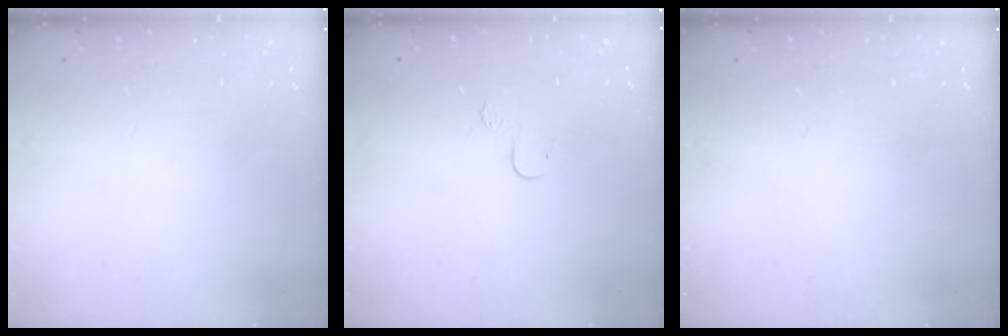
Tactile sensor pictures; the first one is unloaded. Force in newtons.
{"total": 4.8, "press": 4.8, "slide": 0.5}
{"total": 0.0}